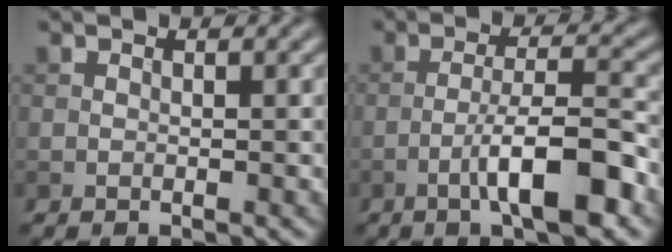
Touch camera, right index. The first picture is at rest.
{"total": 6.8, "force": [-3.0, 1.3, 6.0], "torque": [-0.098, 0.013, -0.051]}